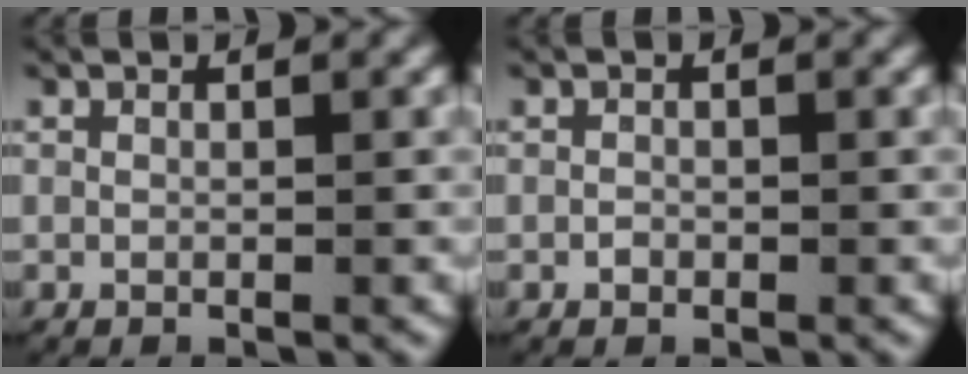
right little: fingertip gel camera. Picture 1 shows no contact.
{"total": 0.6, "force": [-0.4, 0.4, 0.2], "torque": [-0.010, -0.003, -0.006]}